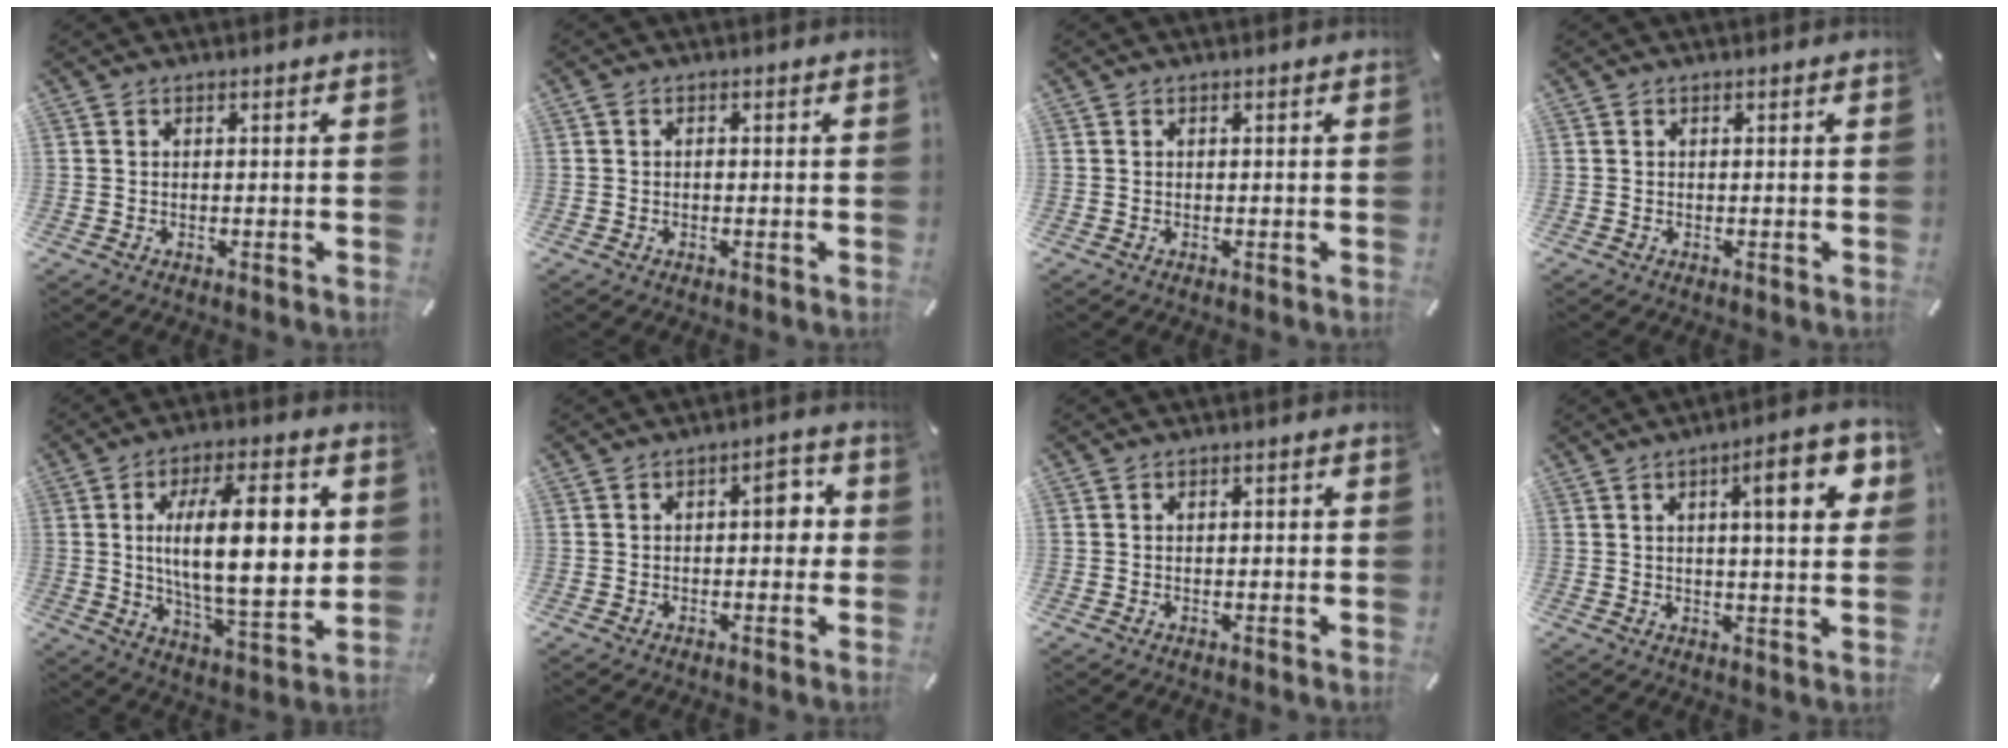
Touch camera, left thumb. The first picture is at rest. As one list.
[{"total": 0.8, "force": [-0.2, 0.6, 0.6], "torque": [-0.012, 0.002, -0.004]}, {"total": 0.0}, {"total": 0.0}, {"total": 21.4, "force": [3.6, 8.1, 19.5], "torque": [-0.321, -0.010, 0.045]}, {"total": 5.5, "force": [0.2, 3.0, 4.6], "torque": [-0.057, 0.005, -0.009]}, {"total": 1.0, "force": [-0.3, 0.5, 0.7], "torque": [-0.013, 0.002, -0.007]}, {"total": 12.6, "force": [4.5, 3.0, 11.3], "torque": [-0.150, -0.014, 0.062]}]